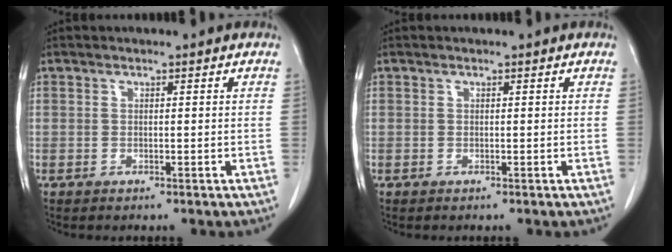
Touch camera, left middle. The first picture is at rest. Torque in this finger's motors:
{"motor_torque": [0.03, -0.07, -0.04, -0.06]}